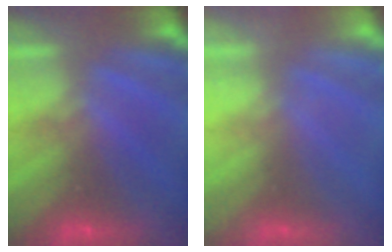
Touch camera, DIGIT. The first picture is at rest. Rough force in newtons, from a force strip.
{"total": 2.2}